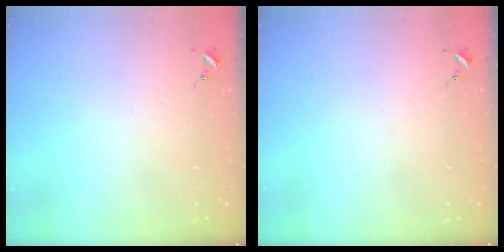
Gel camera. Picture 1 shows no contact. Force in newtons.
{"total": 0.0}